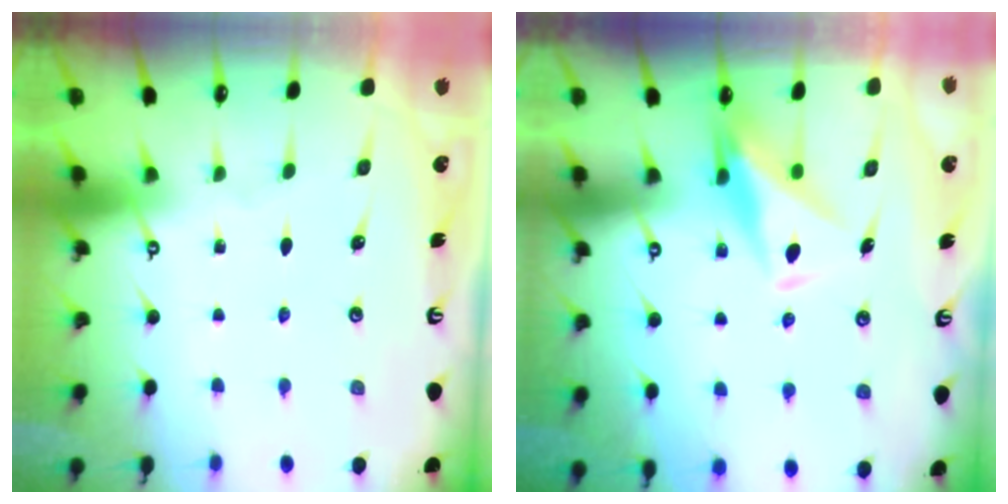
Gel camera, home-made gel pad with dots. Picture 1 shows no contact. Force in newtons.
{"total": 10.6, "press": 10.5, "slide": 0.8}